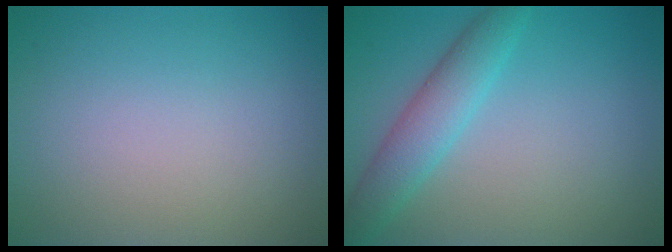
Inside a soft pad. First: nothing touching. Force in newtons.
{"total": 3.7, "press": 3.7, "slide": 0.2}